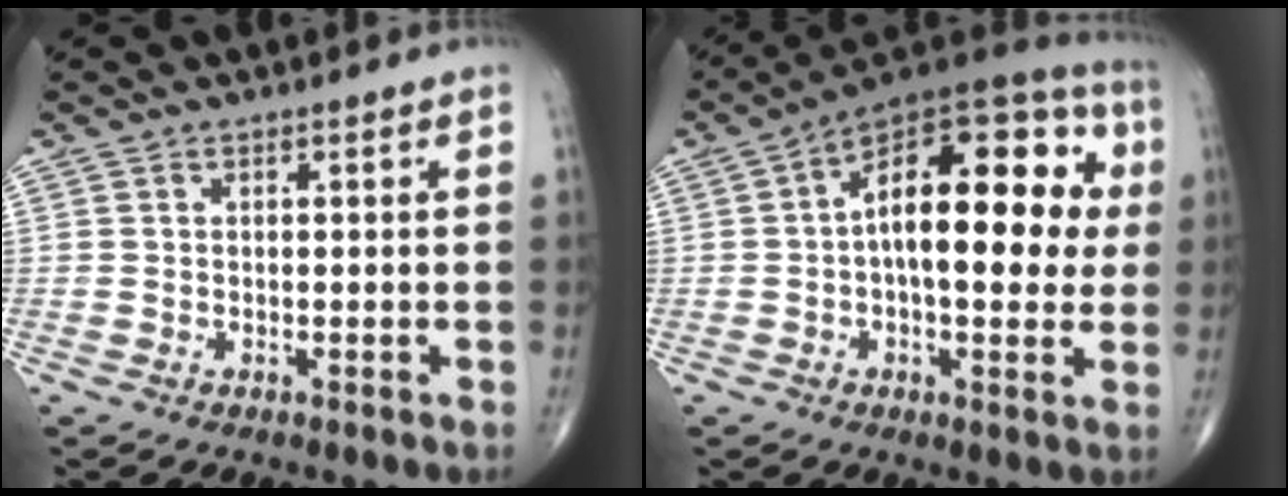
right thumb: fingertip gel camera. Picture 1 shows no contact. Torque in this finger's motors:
{"motor_torque": [0.19, 1.01, 1.33, 0.09, 0.13]}